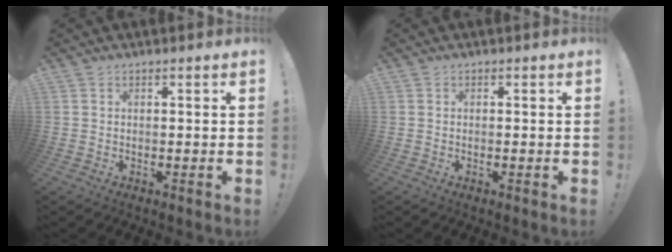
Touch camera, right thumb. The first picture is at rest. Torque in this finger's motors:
{"motor_torque": [-0.12, -0.22, 0.21, 0.06, 0.02]}